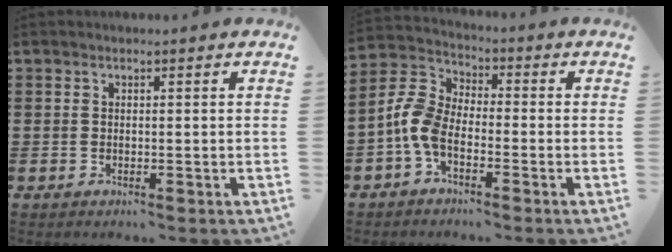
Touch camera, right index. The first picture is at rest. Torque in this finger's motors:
{"motor_torque": [1.14, 0.99, 0.45, 0.16]}